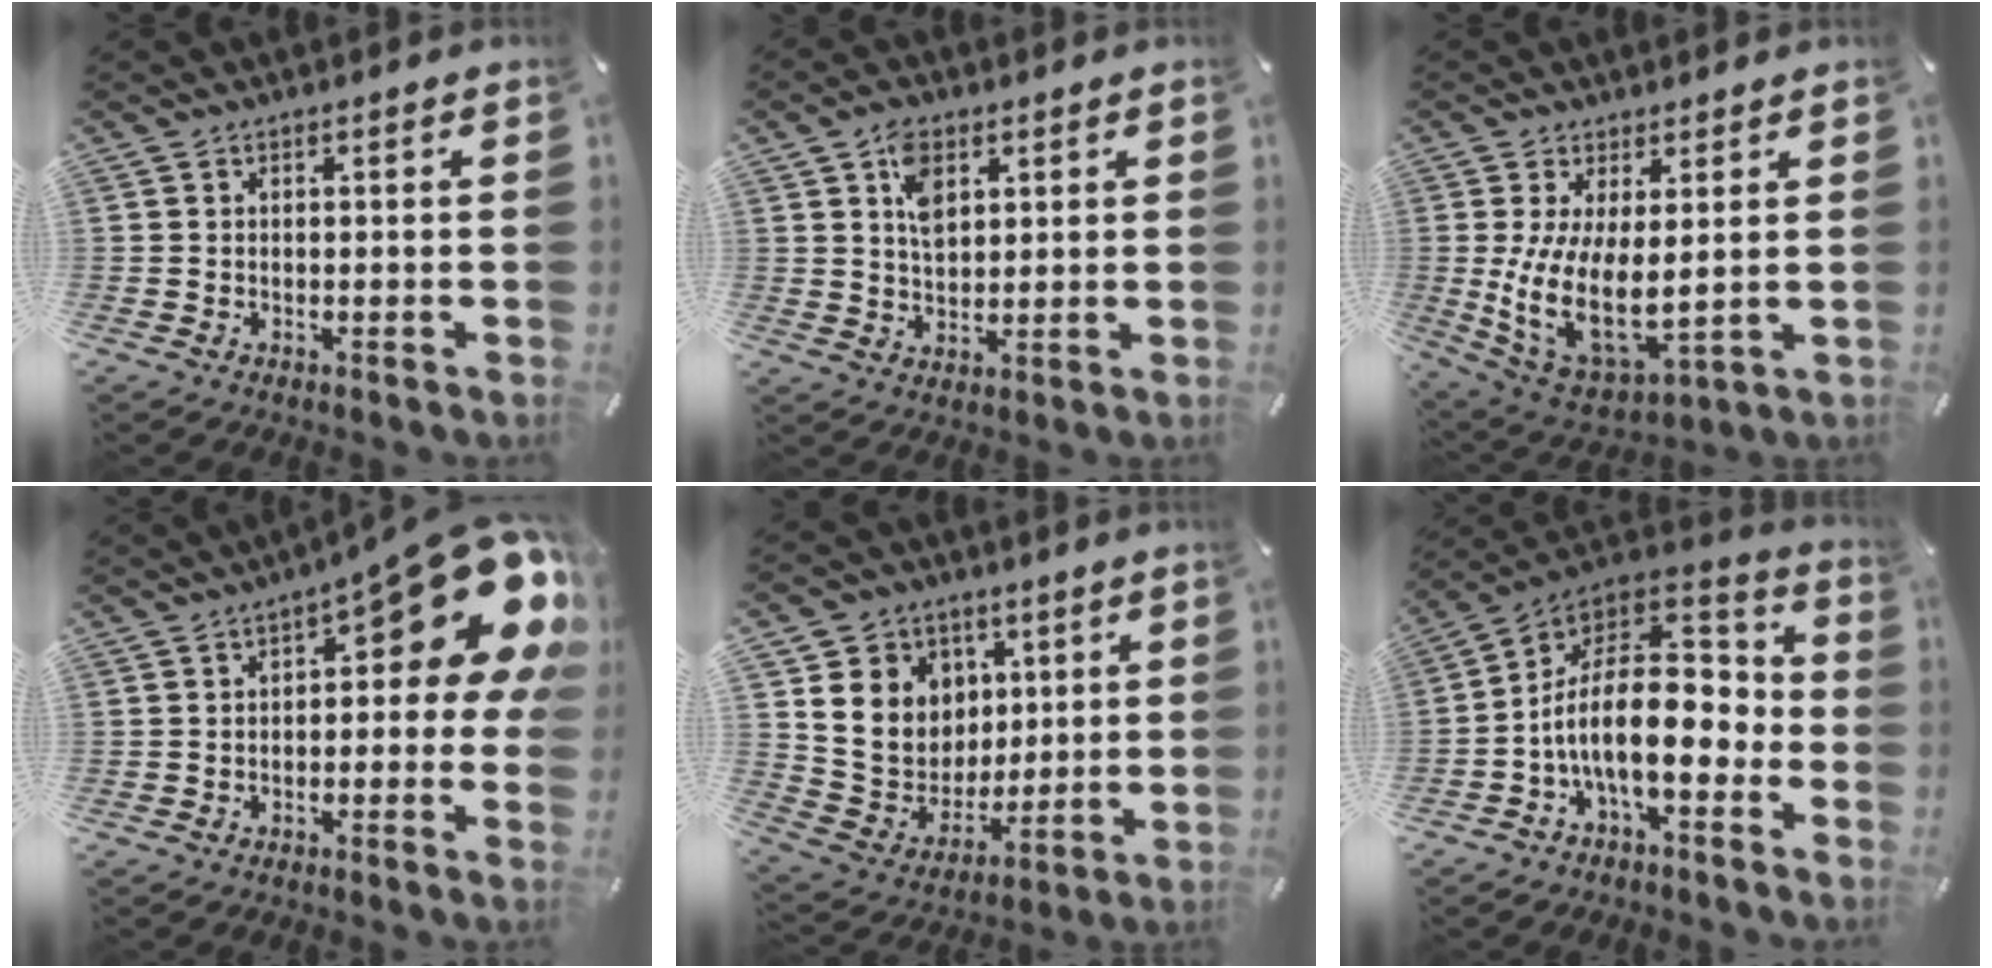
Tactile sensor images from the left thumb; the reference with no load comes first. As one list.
[{"total": 6.7, "force": [2.8, 4.6, 4.1], "torque": [-0.068, -0.001, 0.047]}, {"total": 11.8, "force": [2.3, 6.3, 9.8], "torque": [-0.202, -0.034, 0.047]}, {"total": 17.6, "force": [7.0, 6.3, 14.8], "torque": [-0.184, -0.050, 0.113]}, {"total": 12.6, "force": [3.3, 11.9, 2.3], "torque": [-0.040, -0.023, 0.077]}, {"total": 18.2, "force": [-3.8, 10.0, 14.7], "torque": [-0.274, -0.001, -0.064]}]